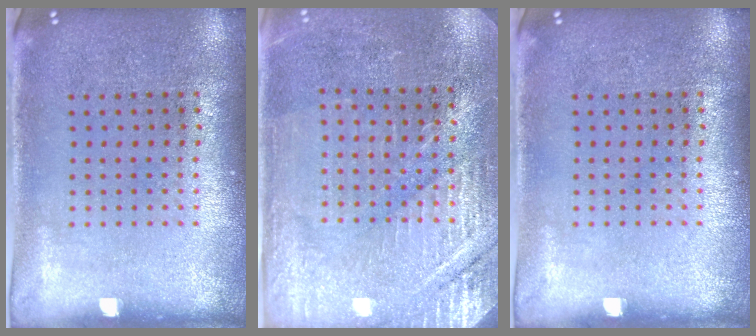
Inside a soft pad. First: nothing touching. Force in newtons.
{"total": 2.9, "press": 2.9, "slide": 0.2}
{"total": 0.0}